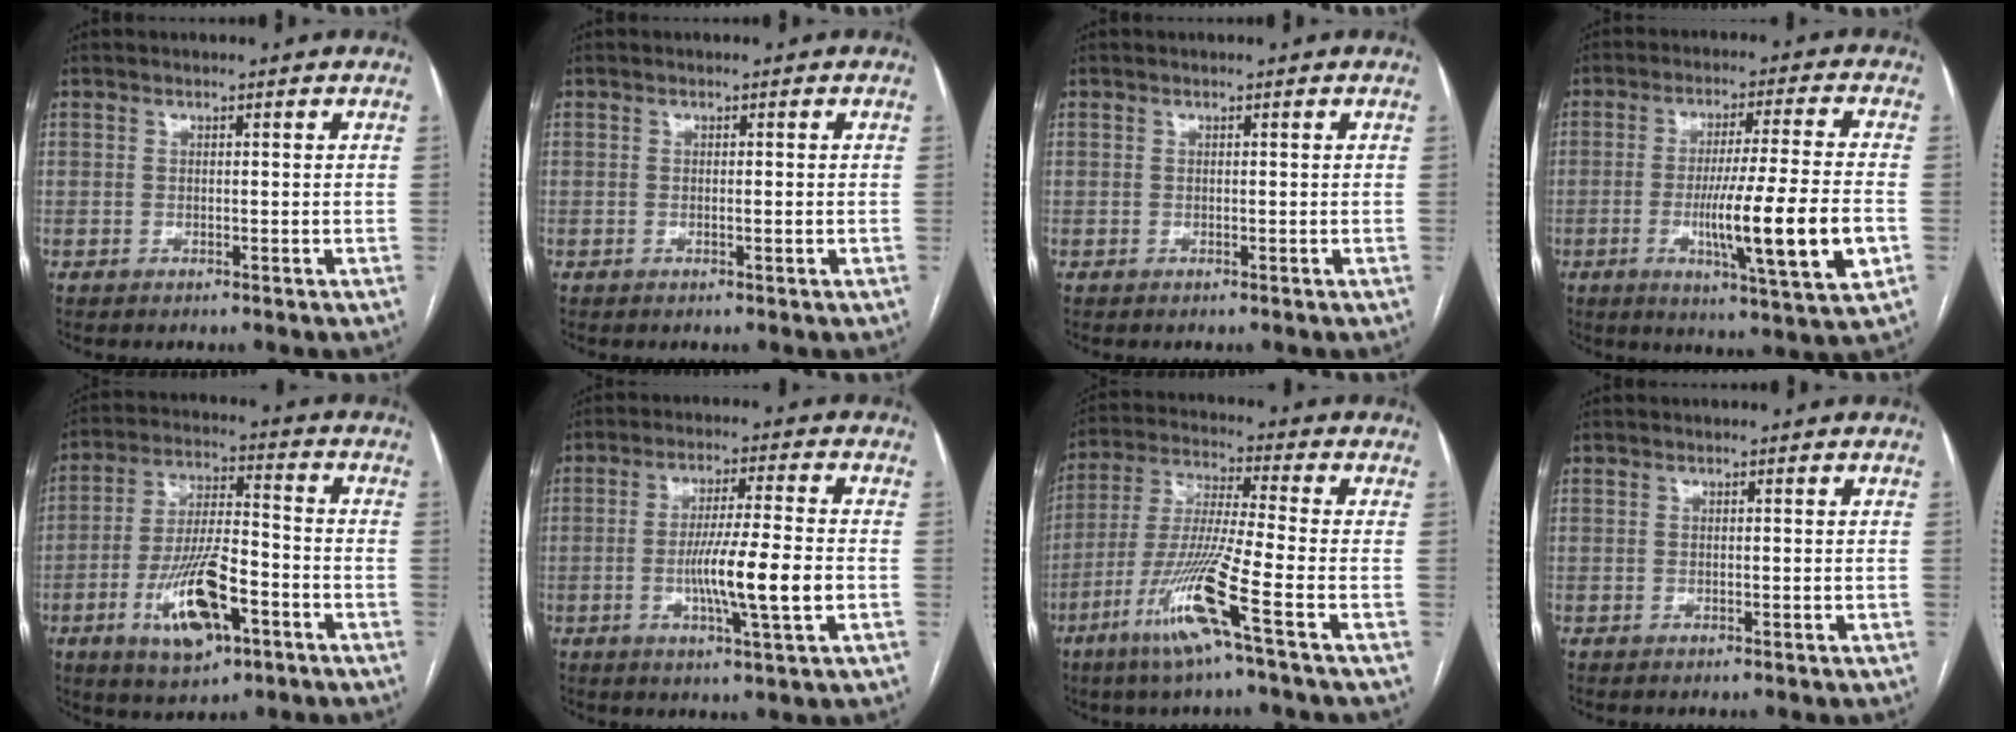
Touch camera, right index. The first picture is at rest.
{"total": 0.9, "force": [-0.2, -0.1, 0.9], "torque": [-0.017, -0.002, 0.000]}
{"total": 0.0}
{"total": 15.4, "force": [-3.8, -0.2, 14.9], "torque": [-0.251, -0.023, -0.062]}
{"total": 13.4, "force": [-5.5, 4.2, 11.4], "torque": [-0.223, -0.002, -0.092]}
{"total": 10.2, "force": [-2.2, -0.2, 9.9], "torque": [-0.176, -0.008, -0.041]}
{"total": 13.0, "force": [-6.3, -1.5, 11.3], "torque": [-0.232, -0.026, -0.126]}
{"total": 0.0}